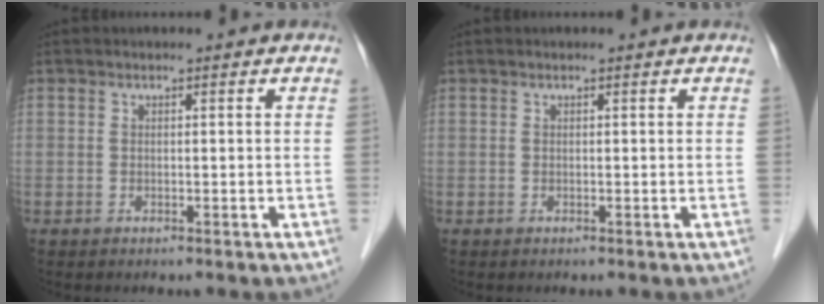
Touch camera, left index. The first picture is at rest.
{"total": 0.0}